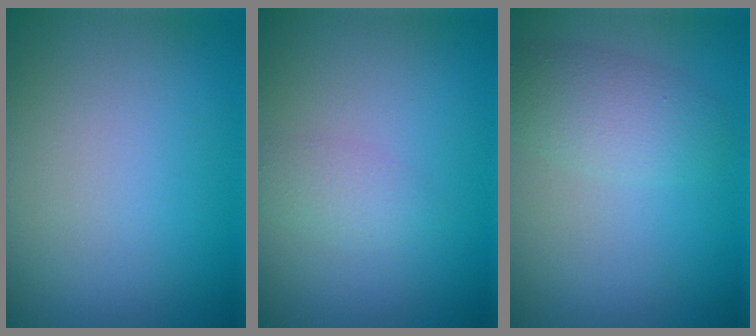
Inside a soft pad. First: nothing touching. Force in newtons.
{"total": 1.5, "press": 1.5, "slide": 0.0}
{"total": 2.9, "press": 2.9, "slide": 0.0}